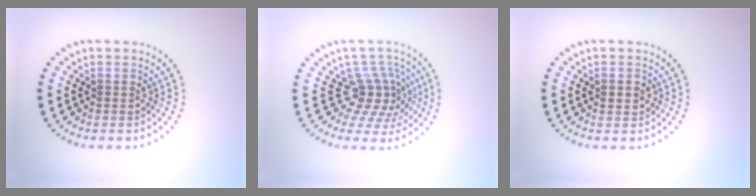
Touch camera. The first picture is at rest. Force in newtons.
{"total": 4.0, "press": 2.8, "slide": 2.8}
{"total": 1.9, "press": 1.9, "slide": 0.2}